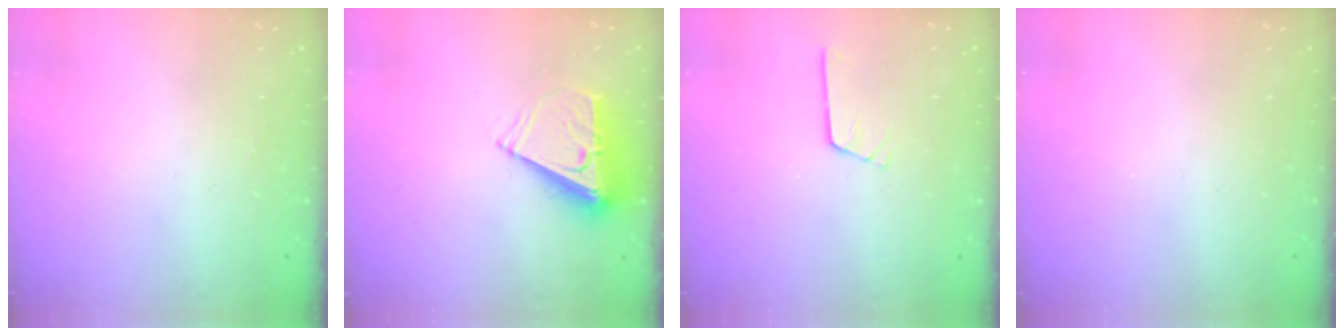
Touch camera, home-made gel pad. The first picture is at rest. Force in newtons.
{"total": 8.3, "press": 8.3, "slide": 0.2}
{"total": 2.3, "press": 2.3, "slide": 0.3}
{"total": 0.0}